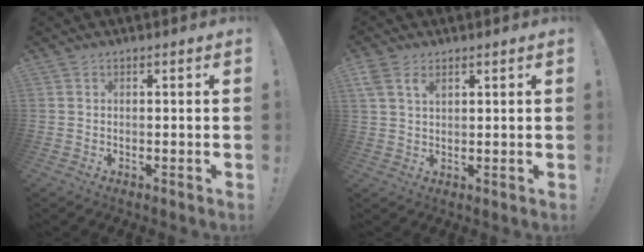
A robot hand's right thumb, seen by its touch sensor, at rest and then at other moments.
{"total": 4.7, "force": [2.6, 2.6, 3.0], "torque": [-0.050, -0.009, 0.049]}